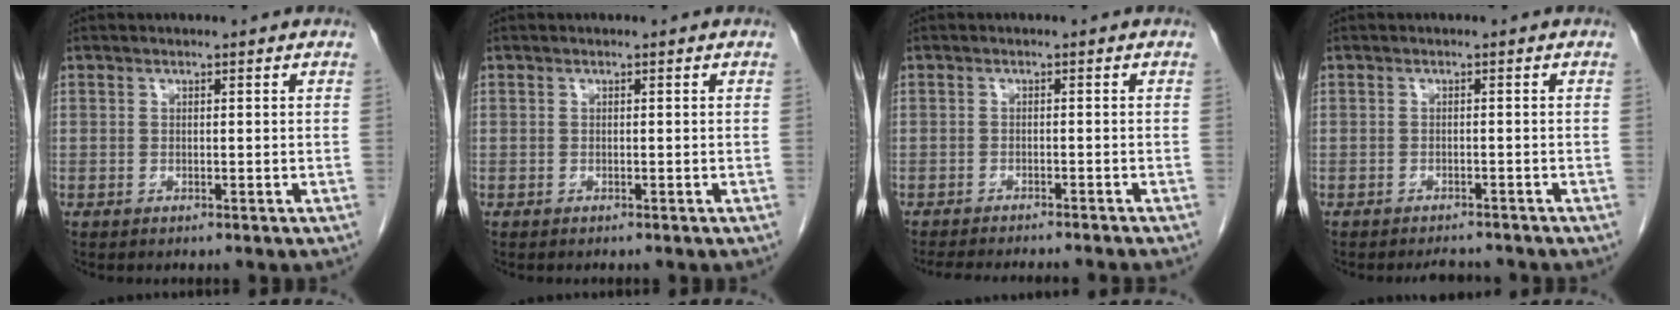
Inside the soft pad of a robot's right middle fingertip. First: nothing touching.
{"total": 0.0}
{"total": 11.0, "force": [-10.0, 0.8, 4.4], "torque": [-0.052, -0.015, -0.129]}
{"total": 2.6, "force": [-2.5, 0.5, 0.3], "torque": [-0.009, -0.009, -0.035]}